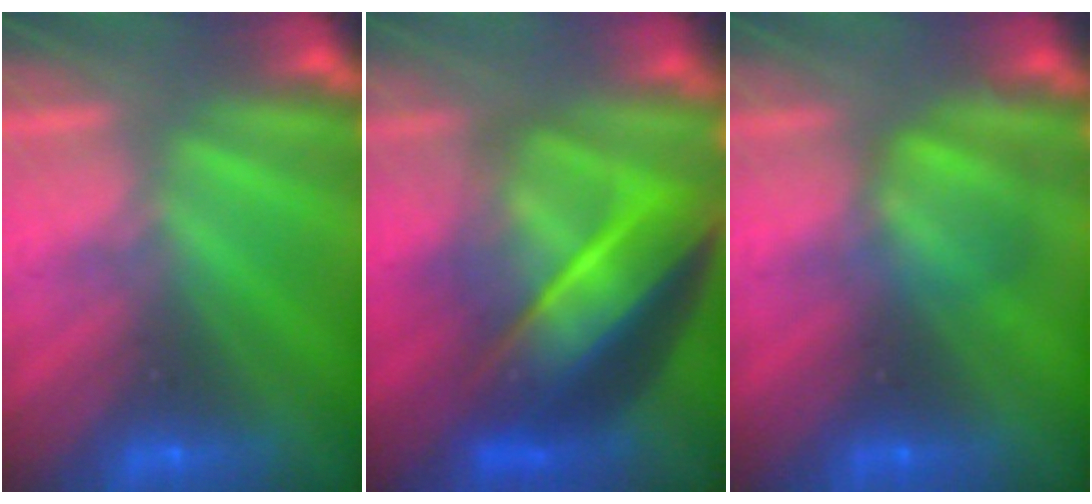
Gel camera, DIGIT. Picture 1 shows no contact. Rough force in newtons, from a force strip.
{"total": 7.3}
{"total": 2.5}